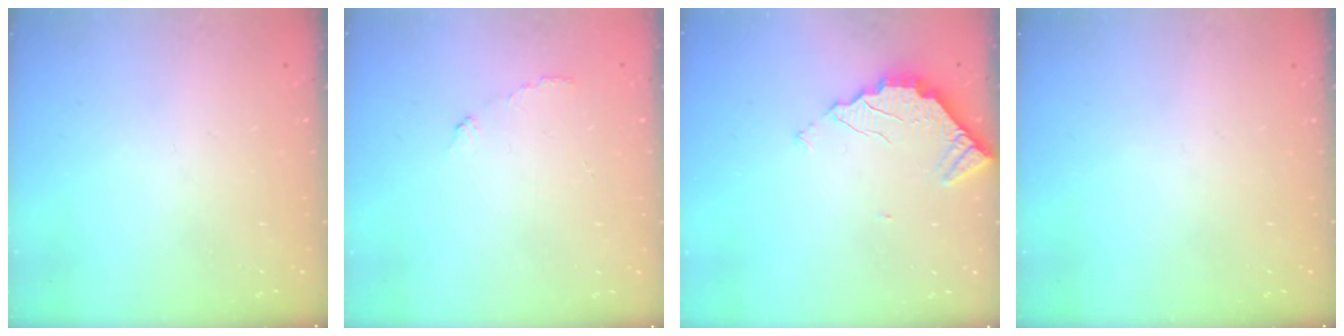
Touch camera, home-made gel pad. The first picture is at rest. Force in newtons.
{"total": 3.6, "press": 3.6, "slide": 0.3}
{"total": 3.3, "press": 3.3, "slide": 0.2}
{"total": 0.0}